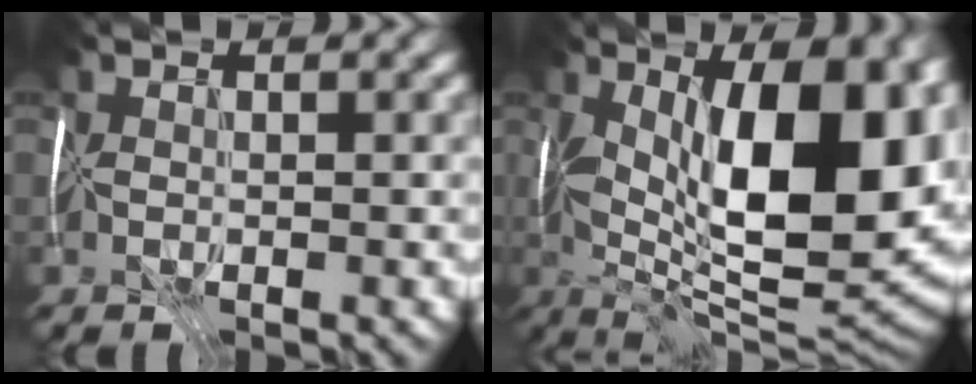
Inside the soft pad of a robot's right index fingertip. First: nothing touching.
{"total": 18.3, "force": [2.2, 8.0, 16.3], "torque": [-0.214, 0.002, 0.041]}